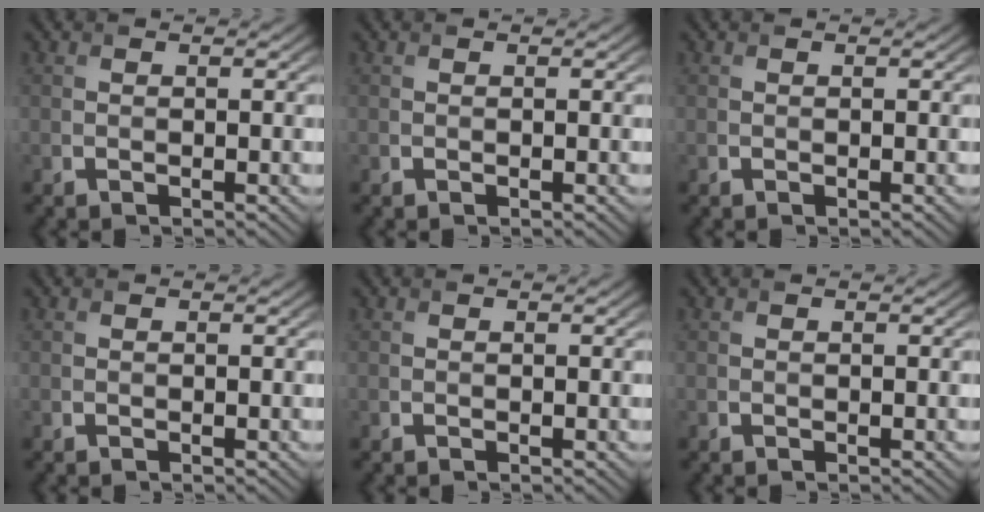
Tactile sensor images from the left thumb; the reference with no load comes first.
{"total": 0.0}
{"total": 0.0}
{"total": 0.0}
{"total": 0.0}
{"total": 0.0}